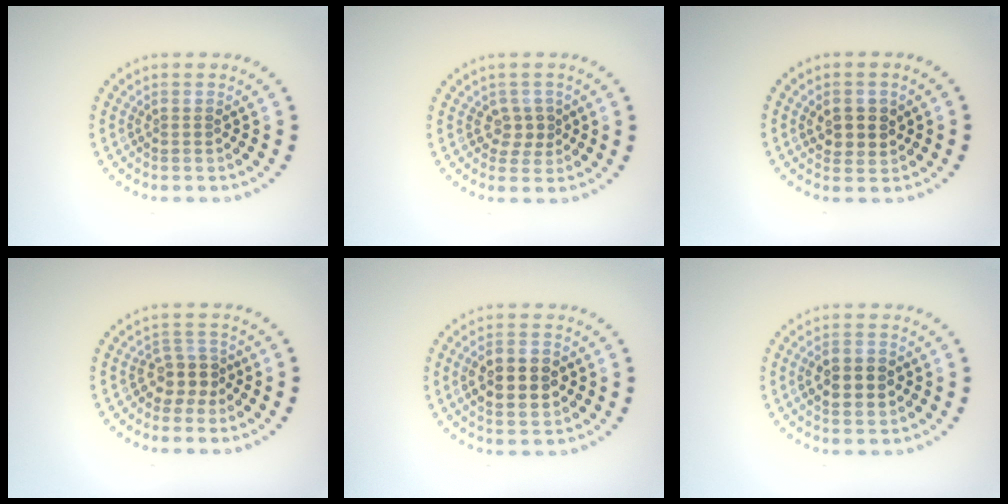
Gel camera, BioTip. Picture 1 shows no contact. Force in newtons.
{"total": 1.8, "press": 1.5, "slide": 1.0}
{"total": 2.6, "press": 2.6, "slide": 0.7}
{"total": 2.7, "press": 2.1, "slide": 1.6}
{"total": 5.2, "press": 5.2, "slide": 0.3}
{"total": 4.1, "press": 4.1, "slide": 0.1}